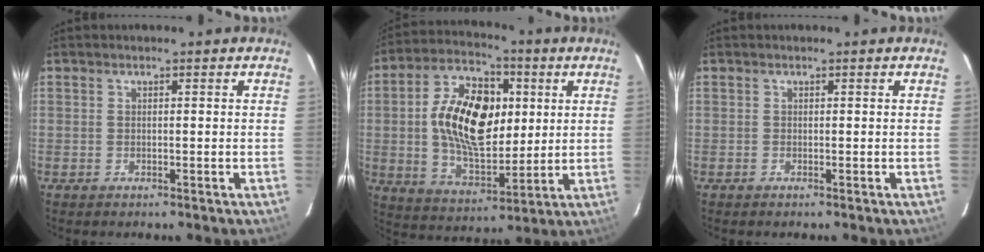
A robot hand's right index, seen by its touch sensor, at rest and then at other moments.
{"total": 18.2, "force": [2.5, 10.8, 14.4], "torque": [-0.265, 0.024, 0.051]}
{"total": 0.0}